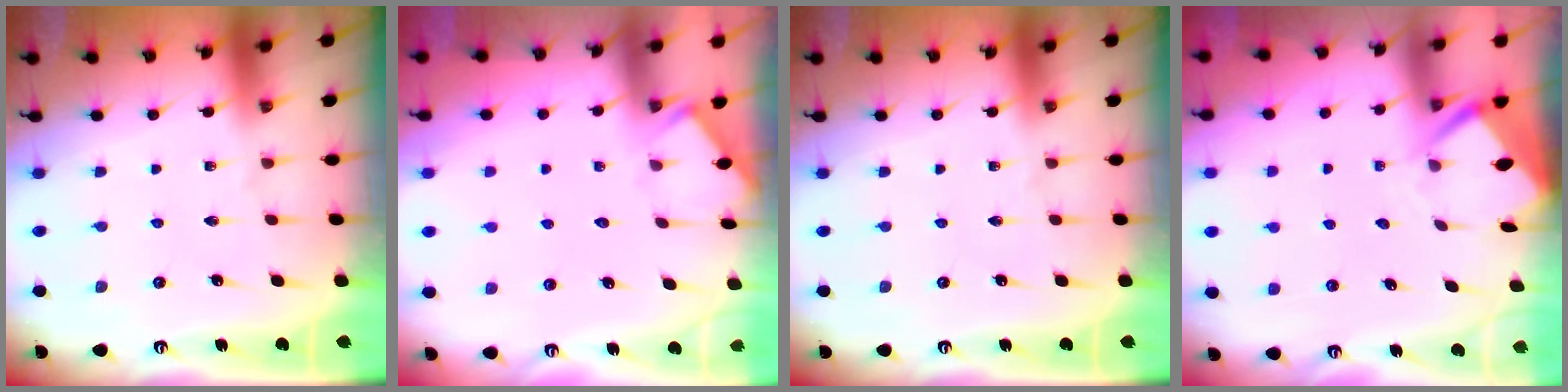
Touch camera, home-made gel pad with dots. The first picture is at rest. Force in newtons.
{"total": 2.4, "press": 2.4, "slide": 0.3}
{"total": 0.0}
{"total": 3.4, "press": 3.4, "slide": 0.3}